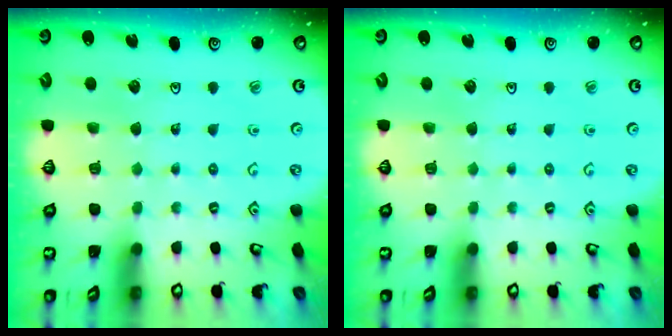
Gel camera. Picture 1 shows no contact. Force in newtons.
{"total": 0.0}